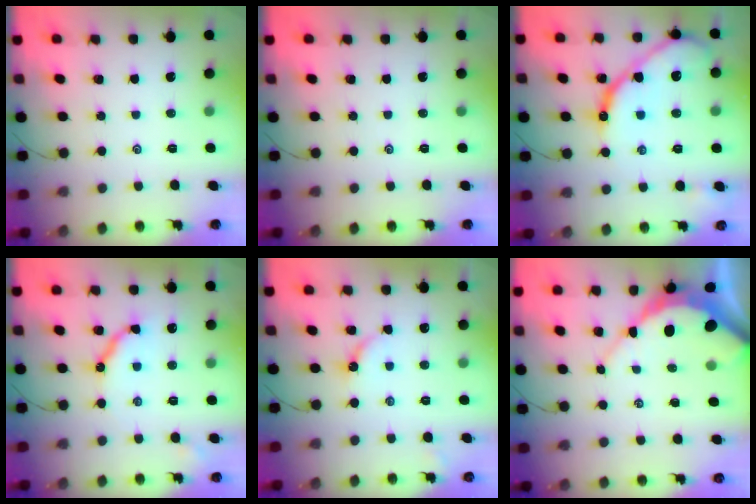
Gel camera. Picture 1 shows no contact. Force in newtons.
{"total": 0.0}
{"total": 14.8, "press": 14.8, "slide": 1.1}
{"total": 9.8, "press": 9.7, "slide": 1.1}
{"total": 5.0, "press": 5.0, "slide": 0.6}
{"total": 8.5, "press": 8.5, "slide": 0.7}